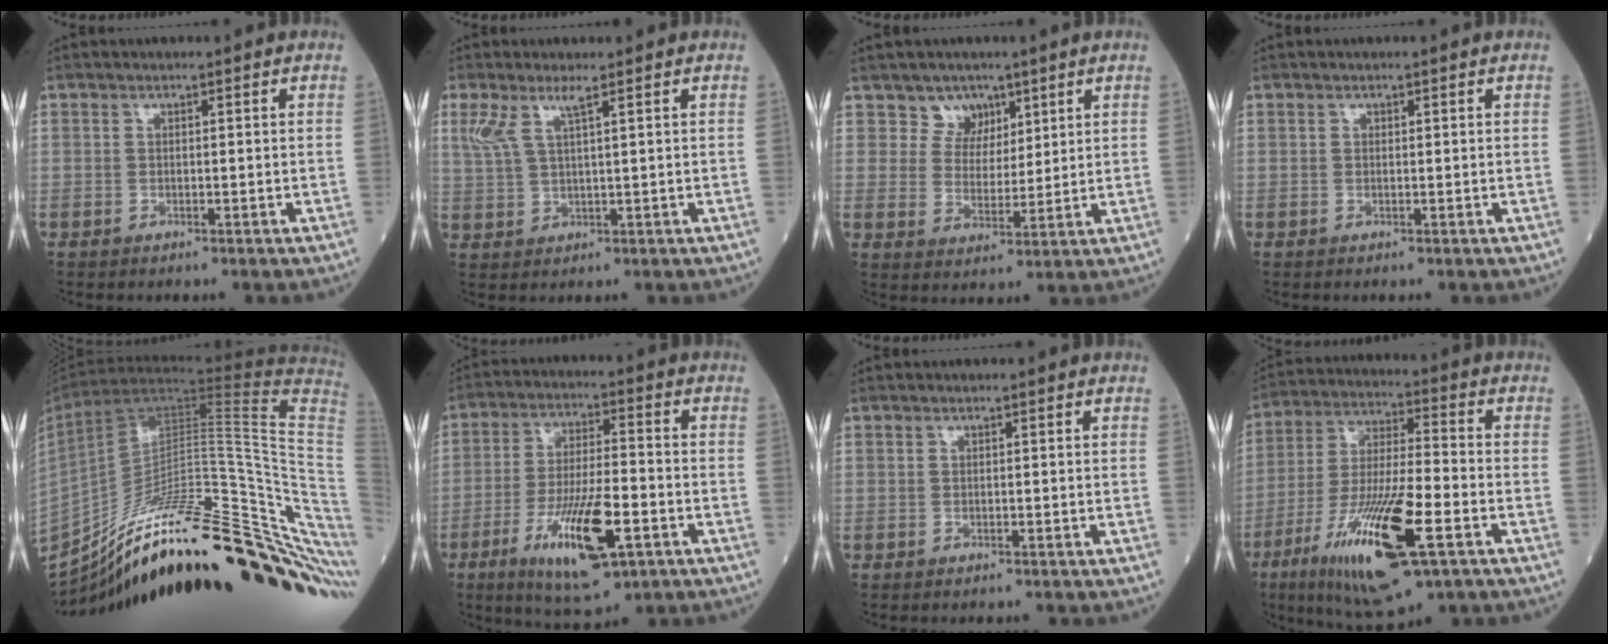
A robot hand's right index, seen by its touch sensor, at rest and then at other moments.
{"total": 4.1, "force": [2.4, 0.5, 3.4], "torque": [-0.082, 0.012, 0.057]}
{"total": 4.9, "force": [3.3, 3.6, 0.3], "torque": [-0.002, -0.001, 0.061]}
{"total": 0.0}
{"total": 38.1, "force": [-25.8, 5.7, 27.4], "torque": [-0.316, -0.016, -0.373]}
{"total": 13.9, "force": [-5.7, 3.1, 12.2], "torque": [-0.229, -0.018, -0.092]}
{"total": 0.0}
{"total": 19.2, "force": [-8.5, 3.4, 16.9], "torque": [-0.344, -0.034, -0.146]}